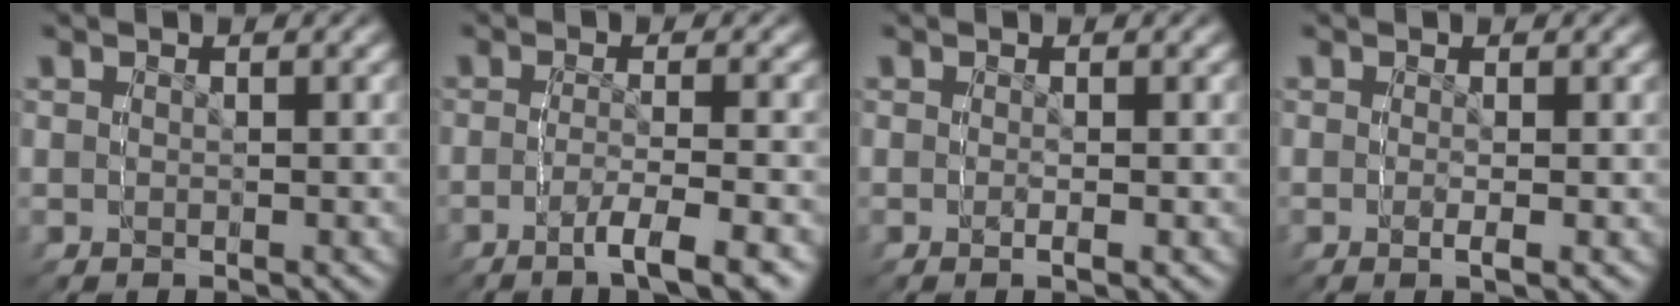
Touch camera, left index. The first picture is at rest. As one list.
[{"total": 3.3, "force": [-1.9, -2.5, 1.0], "torque": [-0.003, 0.023, -0.042]}, {"total": 1.6, "force": [0.0, -1.5, -0.5], "torque": [0.008, 0.009, -0.002]}, {"total": 2.3, "force": [0.3, -2.1, -0.9], "torque": [0.016, 0.014, 0.001]}]